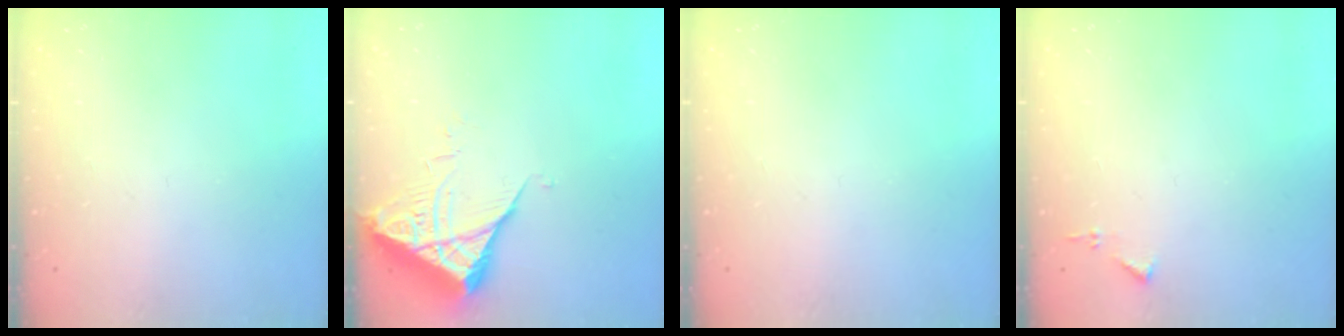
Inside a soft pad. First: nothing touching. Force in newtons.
{"total": 5.7, "press": 5.7, "slide": 0.5}
{"total": 0.0}
{"total": 4.4, "press": 4.4, "slide": 0.6}